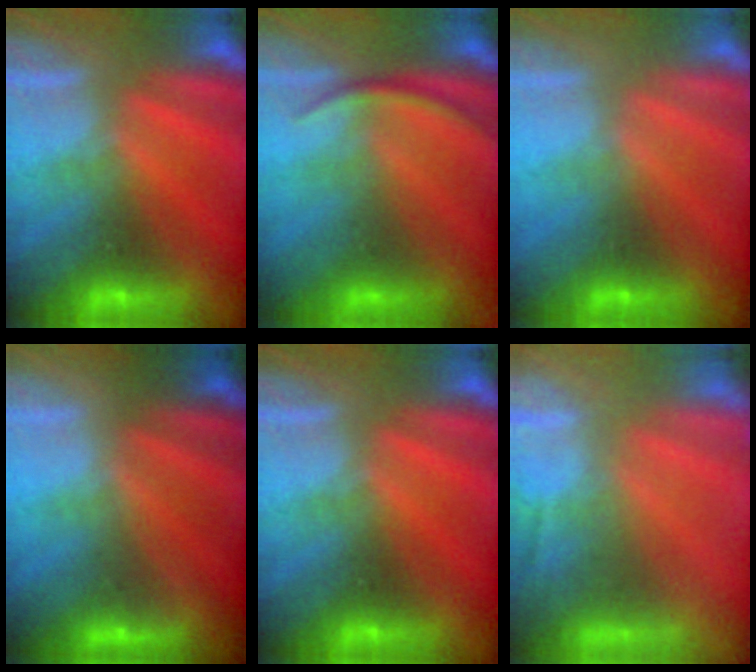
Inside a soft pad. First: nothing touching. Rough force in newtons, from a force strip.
{"total": 2.9}
{"total": 3.1}
{"total": 1.9}
{"total": 0.0}
{"total": 5.8}